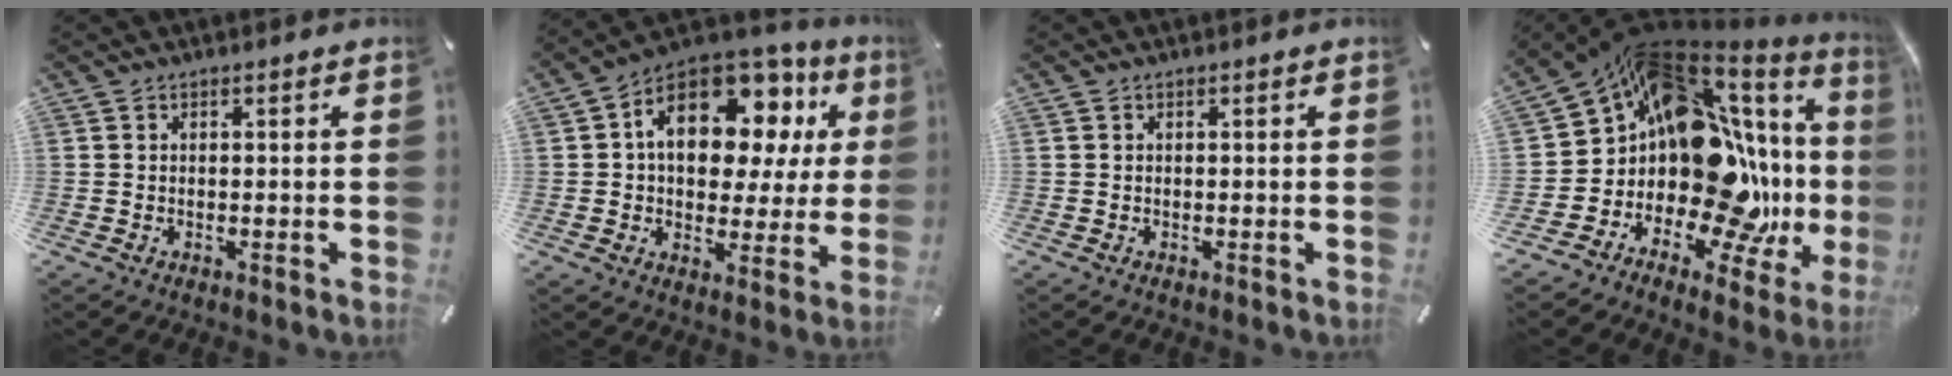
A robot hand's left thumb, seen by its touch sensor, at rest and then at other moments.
{"total": 17.5, "force": [6.1, 11.1, 12.1], "torque": [-0.194, -0.031, 0.102]}
{"total": 0.0}
{"total": 20.3, "force": [3.0, 13.1, 15.2], "torque": [-0.216, -0.094, 0.088]}